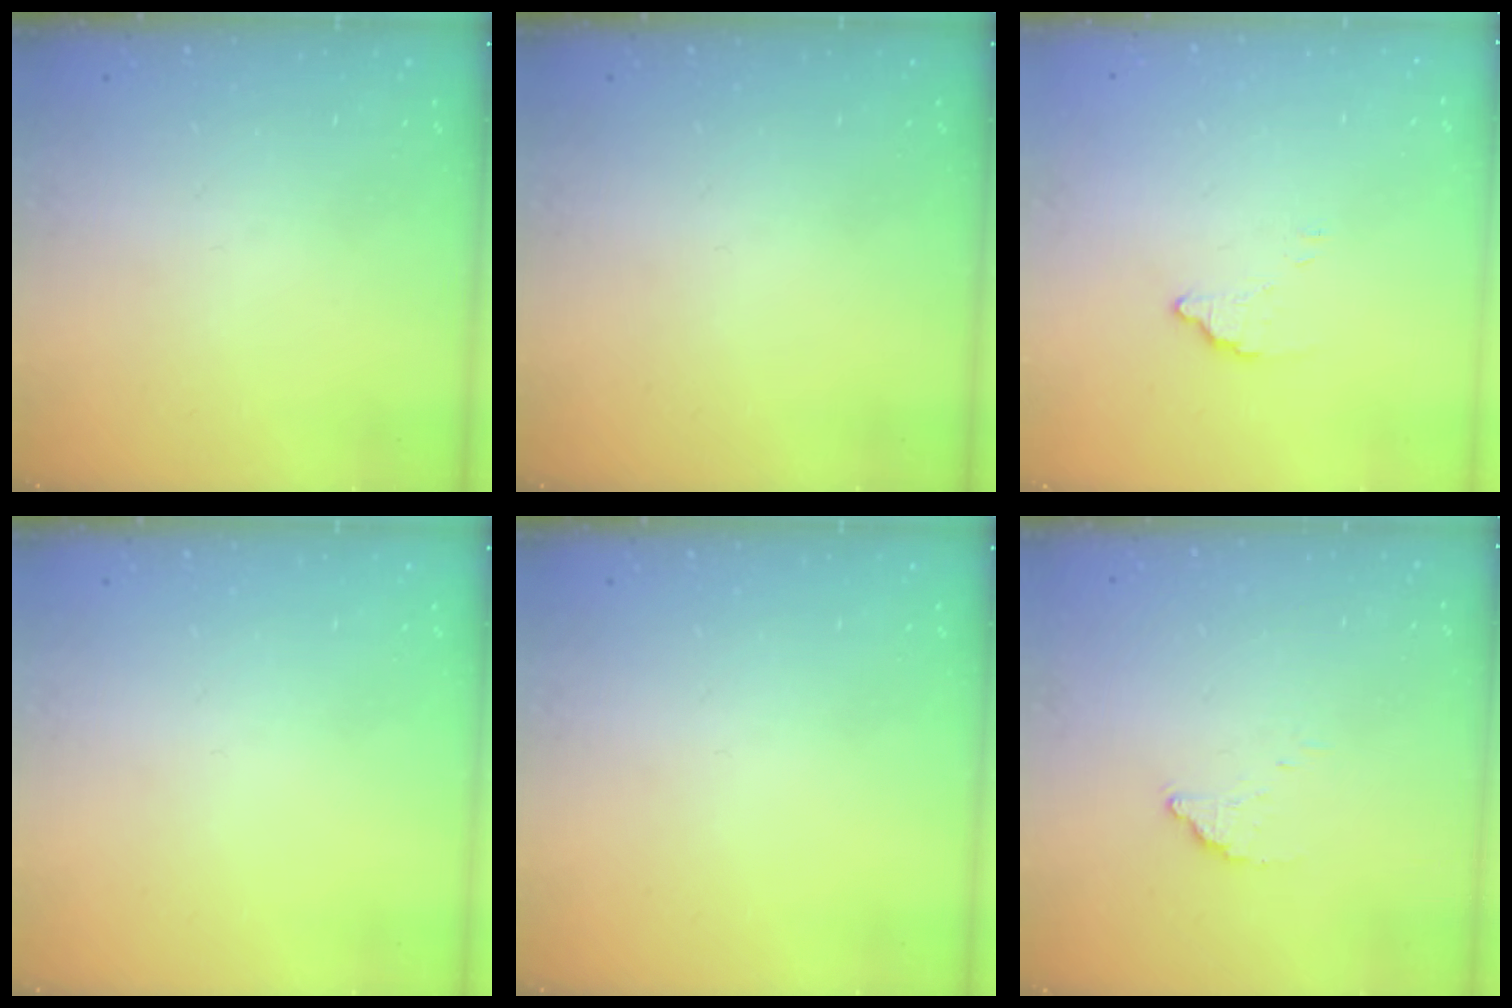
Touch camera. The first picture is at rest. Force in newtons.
{"total": 0.0}
{"total": 2.9, "press": 2.9, "slide": 0.1}
{"total": 0.0}
{"total": 0.0}
{"total": 2.8, "press": 2.8, "slide": 0.1}